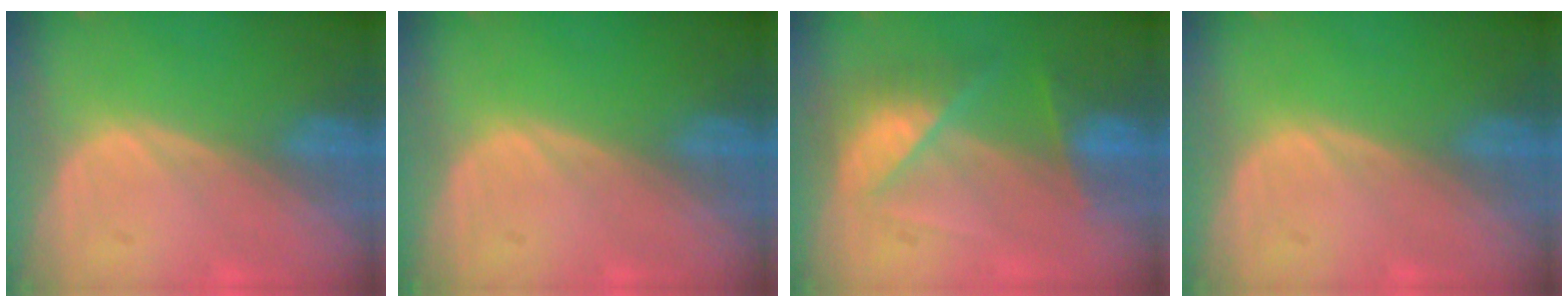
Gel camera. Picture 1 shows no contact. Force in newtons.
{"total": 0.0}
{"total": 7.3, "press": 6.6, "slide": 3.3}
{"total": 0.0}